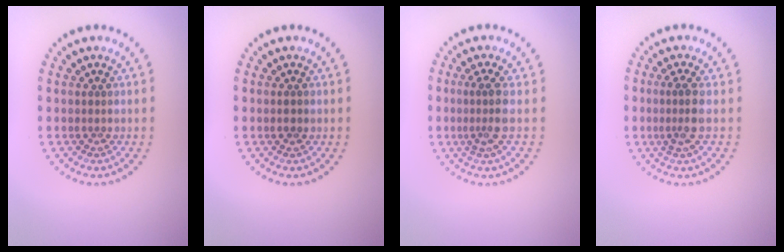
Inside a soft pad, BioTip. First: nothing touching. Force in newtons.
{"total": 0.8, "press": 0.7, "slide": 0.4}
{"total": 2.4, "press": 1.9, "slide": 1.4}
{"total": 2.2, "press": 1.8, "slide": 1.3}